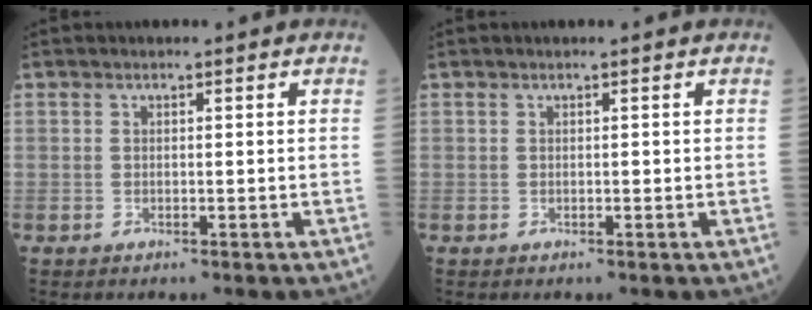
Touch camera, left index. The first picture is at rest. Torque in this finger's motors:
{"motor_torque": [0.05, 0.00, 0.00, 0.00]}